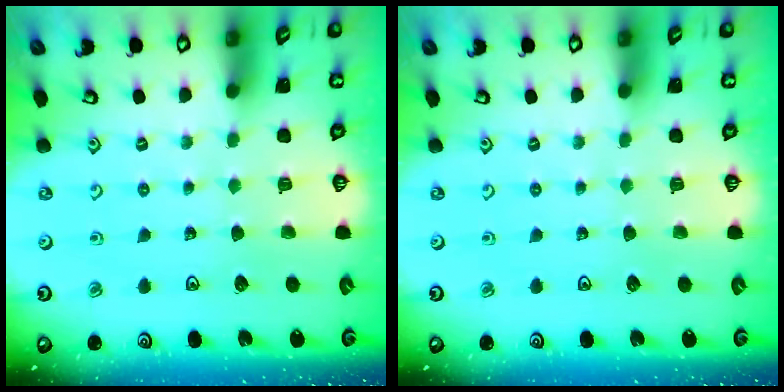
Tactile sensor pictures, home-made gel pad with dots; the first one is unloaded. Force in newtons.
{"total": 0.0}